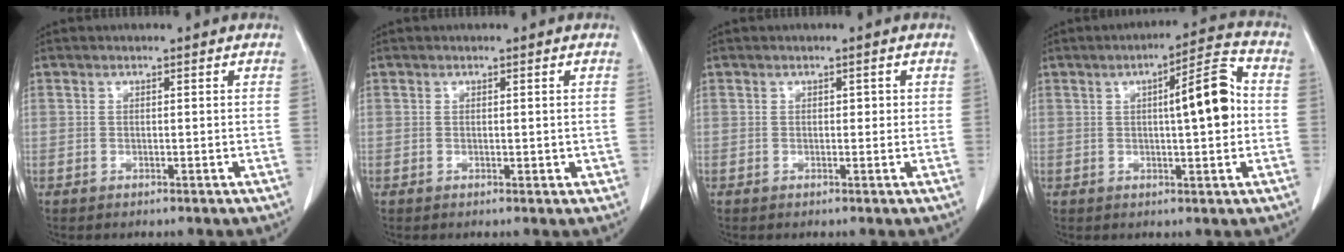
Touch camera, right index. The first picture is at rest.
{"total": 1.4, "force": [0.0, 0.8, 1.1], "torque": [-0.013, -0.002, 0.003]}
{"total": 1.1, "force": [0.2, 0.7, 0.8], "torque": [-0.008, 0.006, 0.001]}
{"total": 8.9, "force": [0.5, 1.5, 8.8], "torque": [-0.123, 0.021, 0.006]}